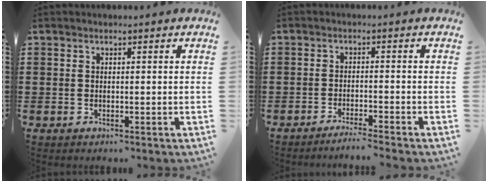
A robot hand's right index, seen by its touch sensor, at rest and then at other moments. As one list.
[{"total": 2.5, "force": [-2.4, -0.6, 0.5], "torque": [-0.009, 0.000, -0.047]}]